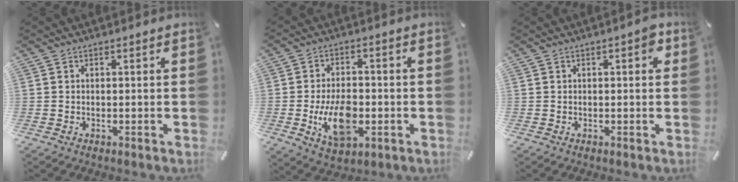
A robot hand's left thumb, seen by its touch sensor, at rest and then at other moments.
{"total": 11.5, "force": [-2.9, 6.8, 8.9], "torque": [-0.160, 0.002, -0.046]}
{"total": 2.7, "force": [0.6, 1.0, 2.5], "torque": [-0.025, 0.001, 0.000]}